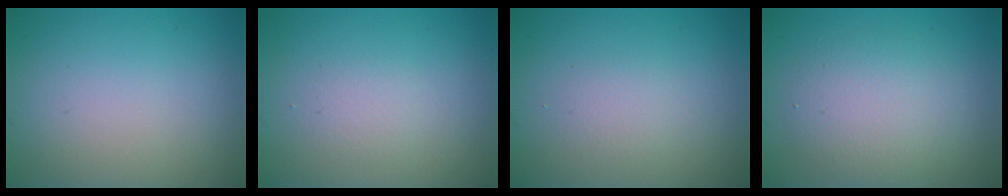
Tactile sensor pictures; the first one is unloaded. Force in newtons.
{"total": 1.3, "press": 1.3, "slide": 0.1}
{"total": 1.5, "press": 1.4, "slide": 0.1}
{"total": 4.2, "press": 4.2, "slide": 0.1}